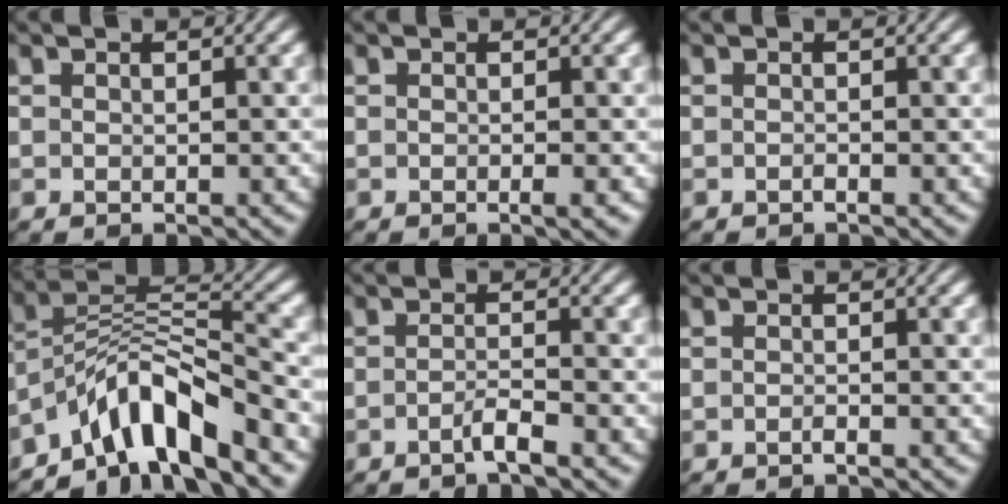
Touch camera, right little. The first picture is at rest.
{"total": 0.9, "force": [-0.4, -0.1, 0.7], "torque": [-0.009, 0.001, -0.008]}
{"total": 0.6, "force": [-0.5, -0.3, 0.0], "torque": [0.004, -0.002, -0.009]}
{"total": 10.4, "force": [-4.1, 6.6, 6.8], "torque": [-0.110, -0.027, -0.063]}
{"total": 1.8, "force": [-1.5, -0.6, 0.9], "torque": [-0.010, -0.005, -0.028]}
{"total": 0.8, "force": [-0.7, -0.3, 0.1], "torque": [0.001, 0.000, -0.016]}